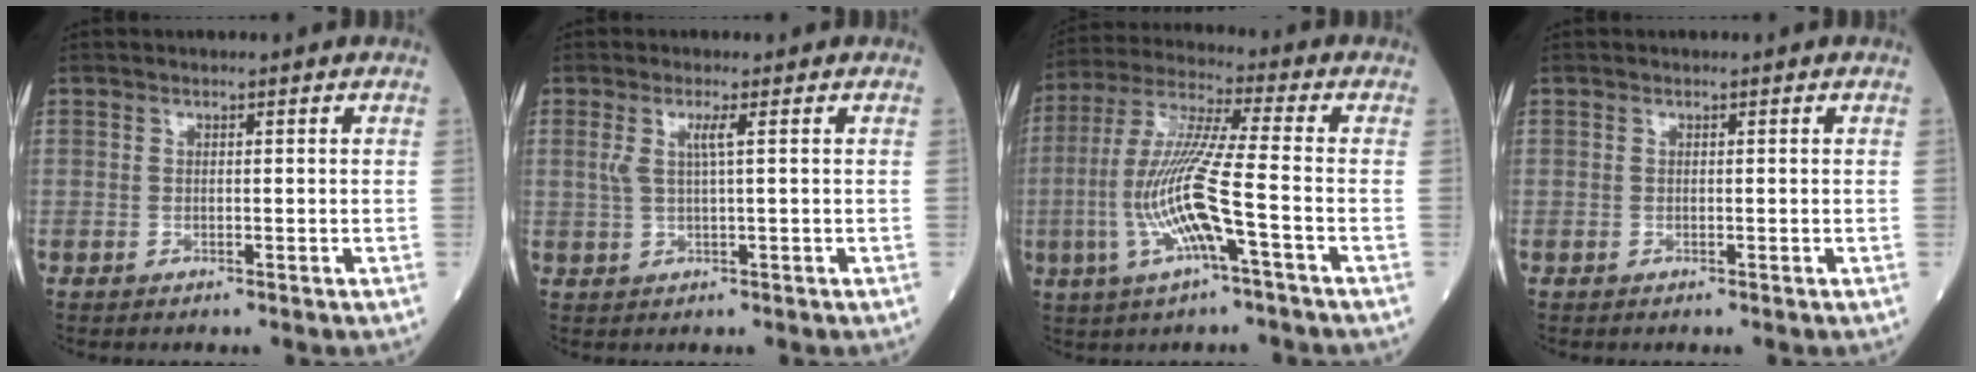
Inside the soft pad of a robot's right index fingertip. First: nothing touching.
{"total": 2.7, "force": [0.9, -0.2, 2.5], "torque": [-0.060, 0.003, 0.020]}
{"total": 12.8, "force": [-3.5, 0.1, 12.3], "torque": [-0.260, -0.001, -0.072]}
{"total": 0.0}